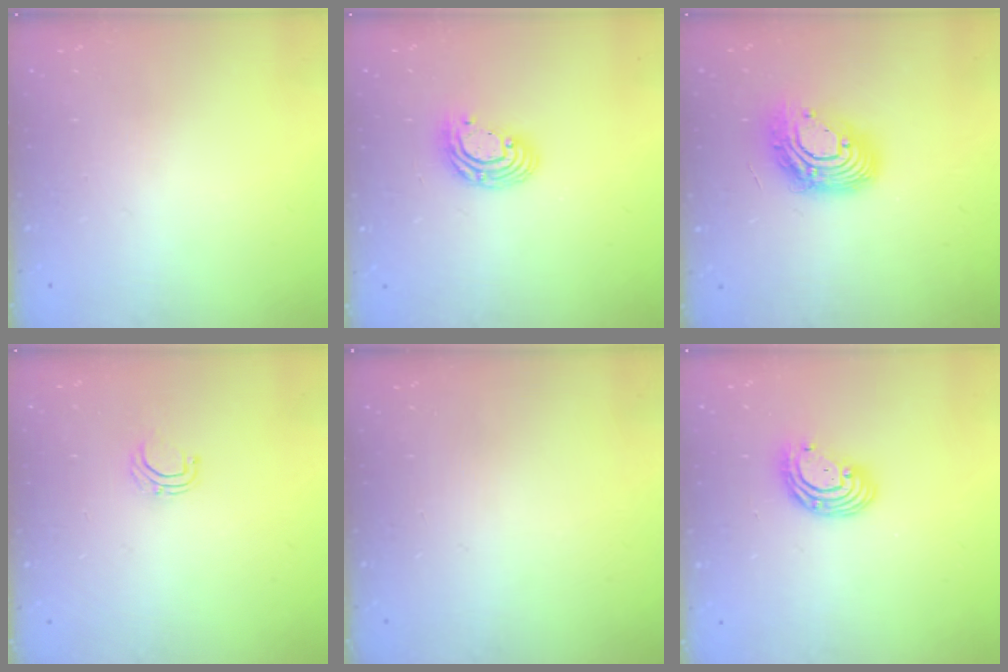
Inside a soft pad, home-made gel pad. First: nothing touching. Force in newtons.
{"total": 8.0, "press": 8.0, "slide": 0.4}
{"total": 14.4, "press": 14.3, "slide": 1.3}
{"total": 3.8, "press": 3.8, "slide": 0.2}
{"total": 0.0}
{"total": 8.2, "press": 8.1, "slide": 1.3}